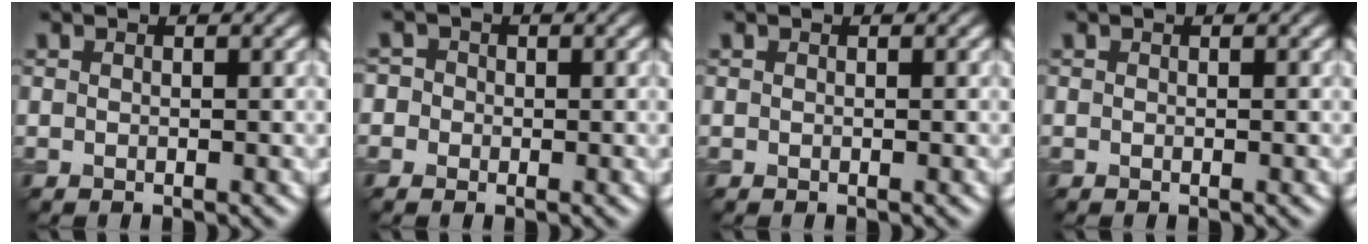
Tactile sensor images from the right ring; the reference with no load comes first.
{"total": 1.8, "force": [0.0, 1.7, 0.4], "torque": [0.010, 0.016, -0.023]}
{"total": 0.0}
{"total": 0.0}